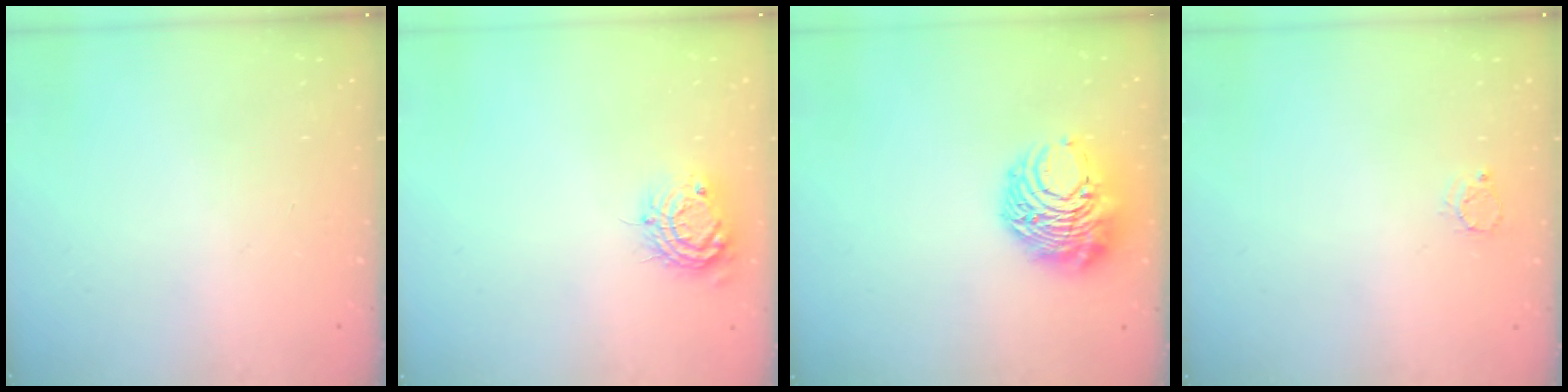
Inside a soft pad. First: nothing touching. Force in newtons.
{"total": 9.0, "press": 9.0, "slide": 0.5}
{"total": 10.1, "press": 10.0, "slide": 1.3}
{"total": 3.0, "press": 3.0, "slide": 0.2}